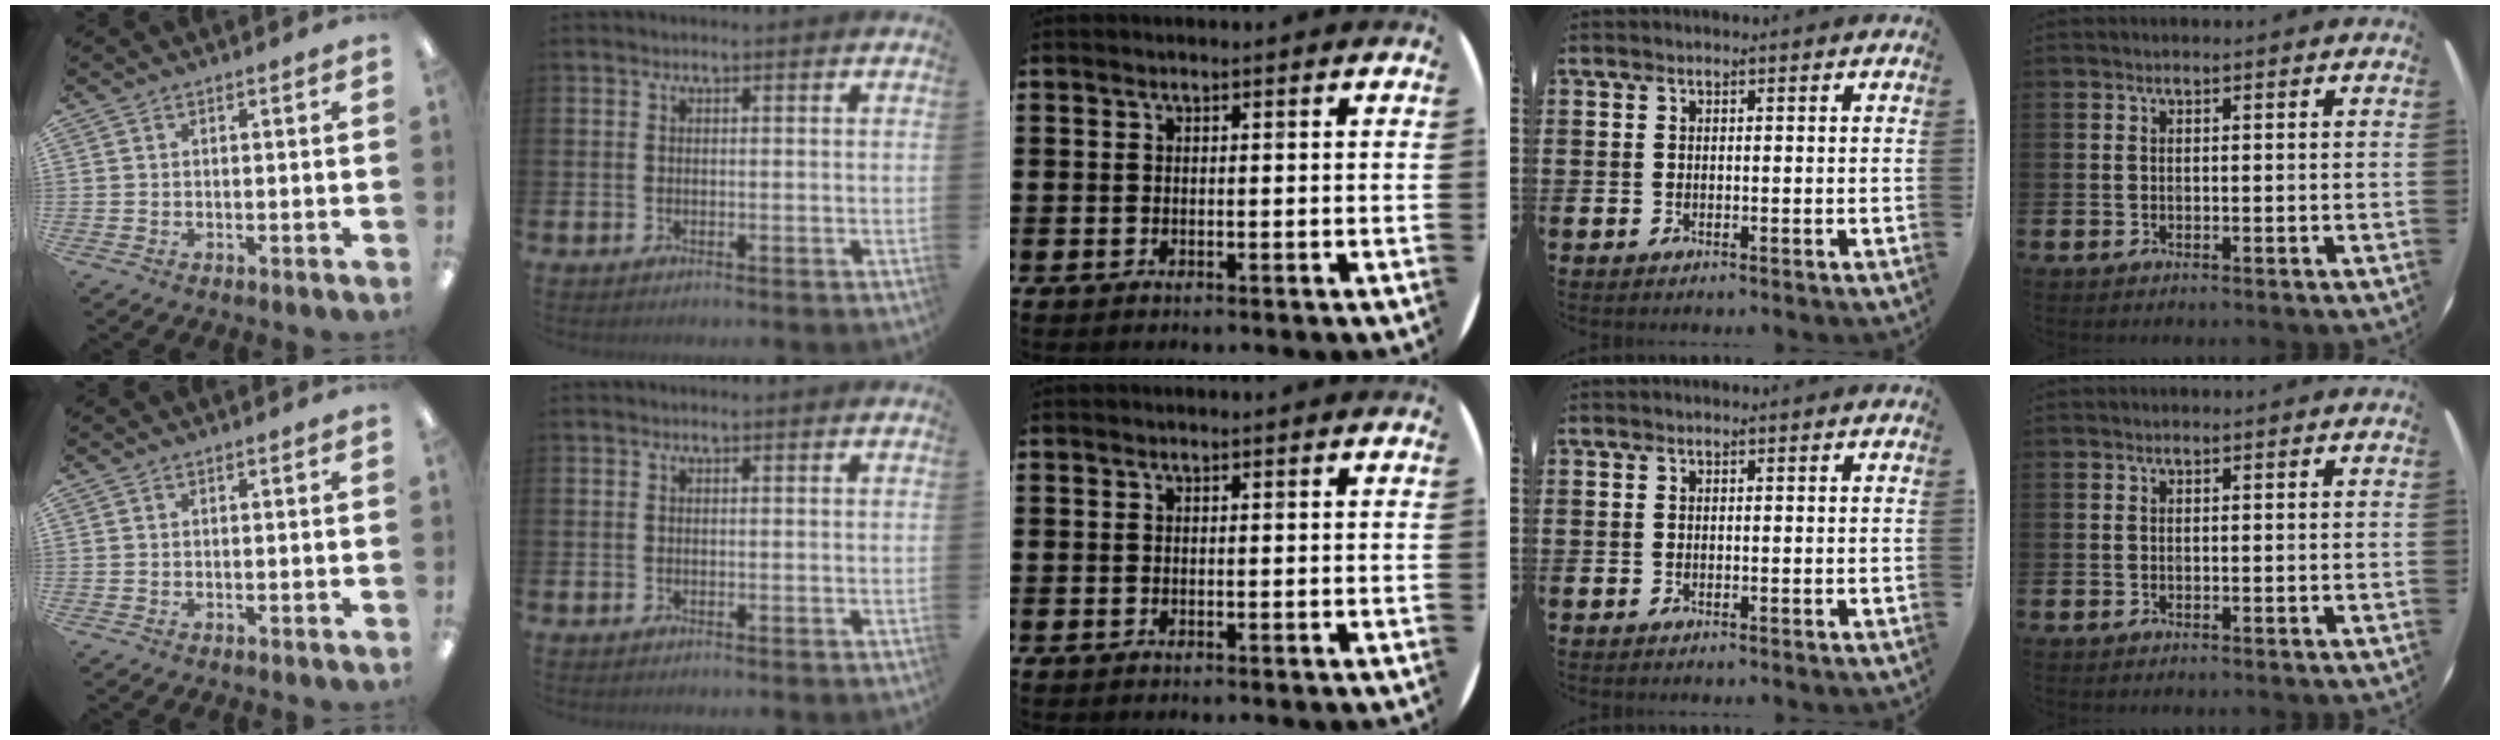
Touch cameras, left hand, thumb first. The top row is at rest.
{}